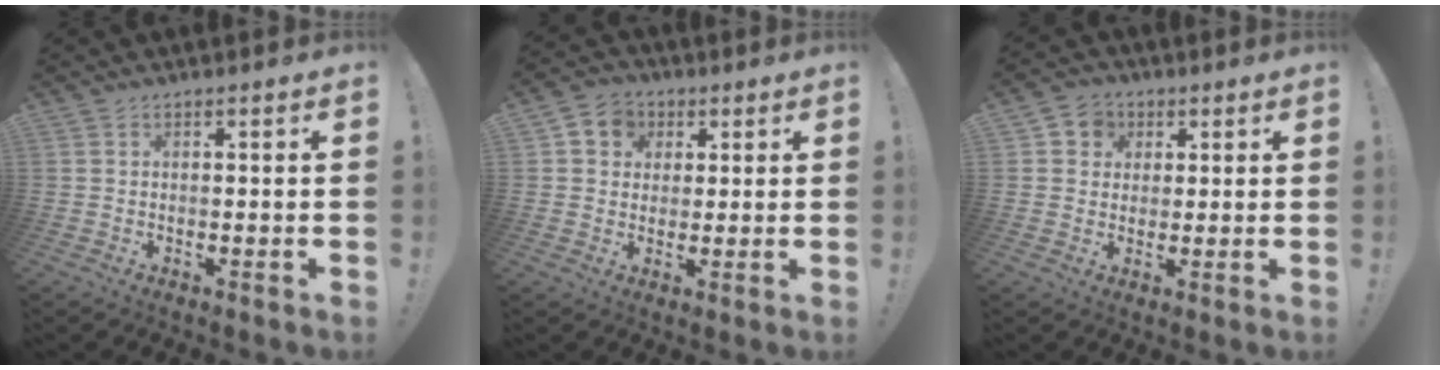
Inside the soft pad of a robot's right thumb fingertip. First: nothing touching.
{"total": 7.2, "force": [1.9, 6.6, 2.3], "torque": [-0.037, 0.004, 0.040]}
{"total": 5.6, "force": [1.2, 5.3, 1.6], "torque": [-0.022, -0.001, 0.024]}